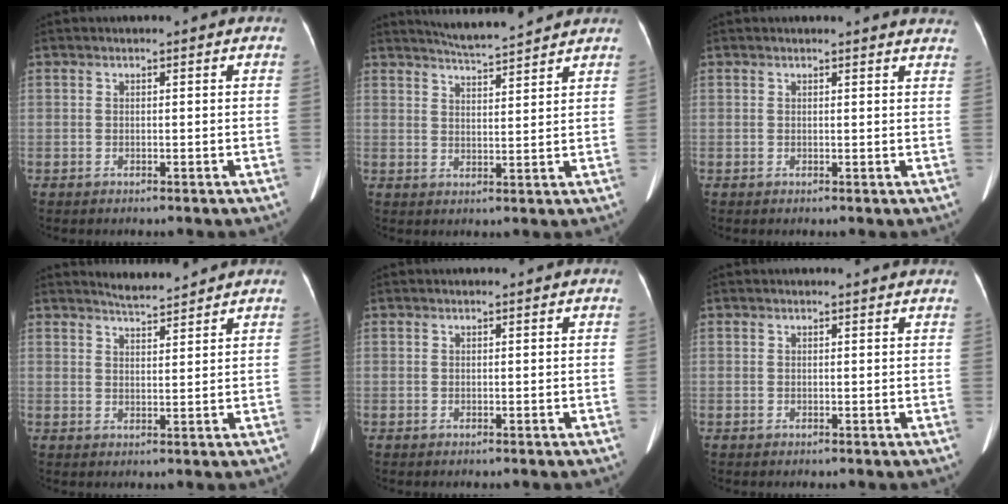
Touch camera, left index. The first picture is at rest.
{"total": 7.8, "force": [7.4, -0.2, 2.4], "torque": [-0.053, 0.013, 0.114]}
{"total": 6.2, "force": [6.0, 0.6, 1.0], "torque": [0.000, -0.009, 0.036]}
{"total": 3.7, "force": [3.7, -0.2, 0.4], "torque": [-0.015, 0.002, 0.063]}
{"total": 0.0}
{"total": 2.4, "force": [2.3, 0.1, 0.5], "torque": [-0.012, 0.006, 0.016]}